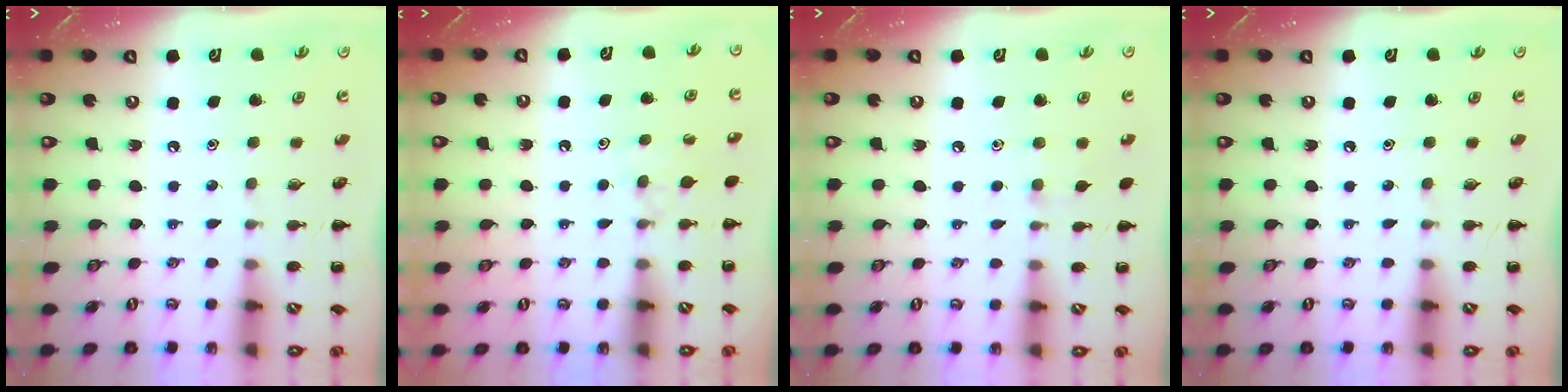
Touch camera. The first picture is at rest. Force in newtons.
{"total": 4.7, "press": 4.3, "slide": 1.8}
{"total": 4.7, "press": 4.3, "slide": 1.9}
{"total": 0.0}